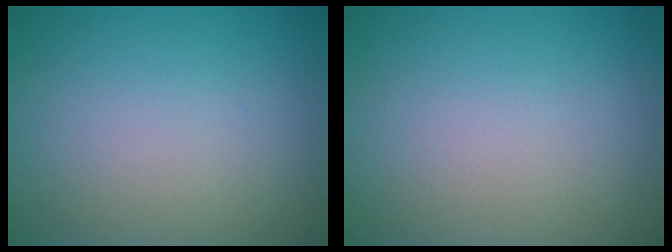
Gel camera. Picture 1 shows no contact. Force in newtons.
{"total": 0.0}